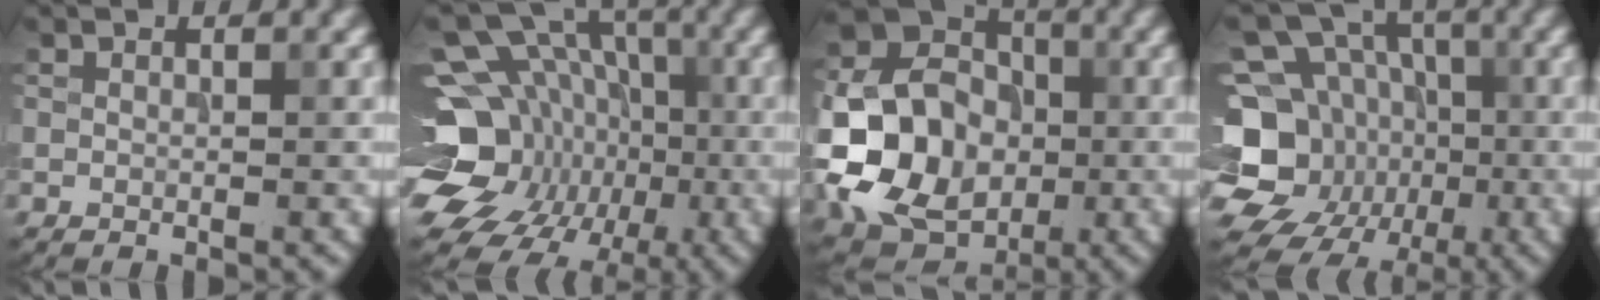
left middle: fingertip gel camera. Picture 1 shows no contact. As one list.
[{"total": 16.3, "force": [-3.0, 13.3, 8.9], "torque": [-0.156, 0.012, -0.056]}, {"total": 14.8, "force": [-2.2, 12.5, 7.7], "torque": [-0.165, -0.024, -0.050]}, {"total": 15.6, "force": [-3.4, 13.7, 6.8], "torque": [-0.159, -0.011, -0.075]}]